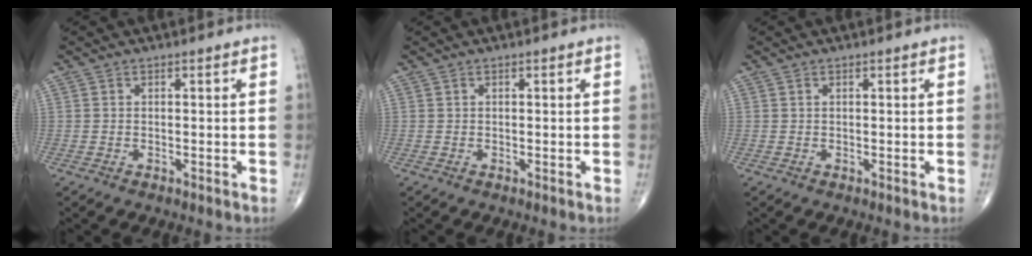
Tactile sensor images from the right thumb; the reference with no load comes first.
{"total": 0.0}
{"total": 0.0}